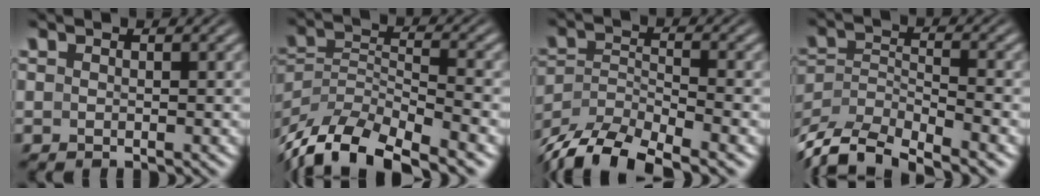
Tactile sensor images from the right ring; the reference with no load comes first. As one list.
[{"total": 9.8, "force": [-5.9, 5.6, 5.4], "torque": [-0.129, -0.047, -0.076]}, {"total": 8.0, "force": [-5.2, 4.3, 4.4], "torque": [-0.098, -0.032, -0.072]}, {"total": 8.5, "force": [-5.4, 4.8, 4.5], "torque": [-0.105, -0.046, -0.072]}]